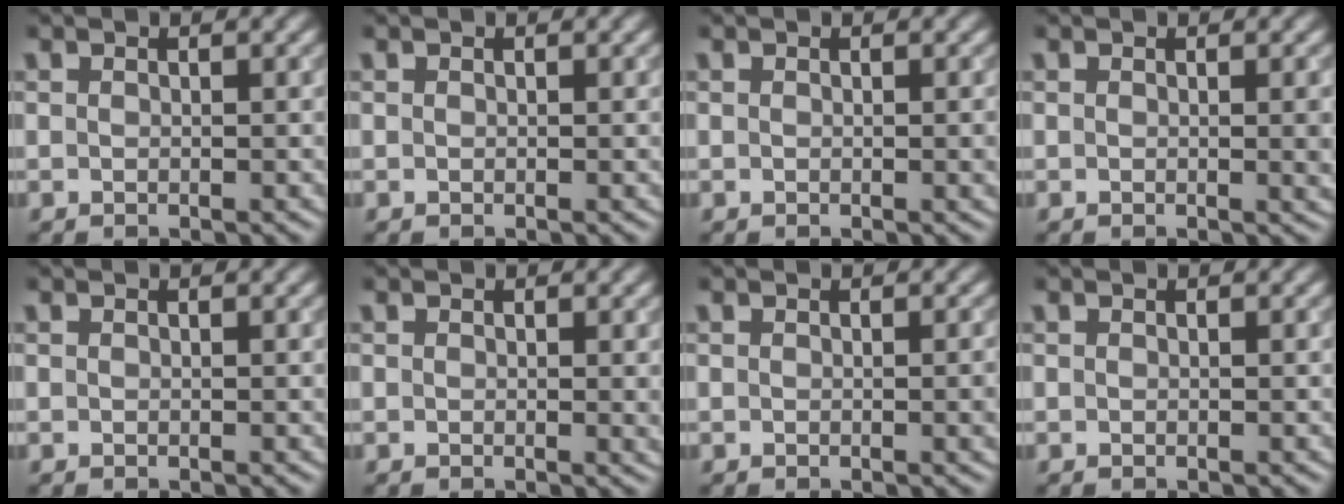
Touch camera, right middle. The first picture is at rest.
{"total": 0.0}
{"total": 0.7, "force": [0.0, 0.1, 0.7], "torque": [-0.007, -0.001, 0.000]}
{"total": 1.3, "force": [0.1, 0.2, 1.3], "torque": [-0.015, -0.002, -0.001]}
{"total": 0.0}
{"total": 0.9, "force": [0.3, 0.1, 0.8], "torque": [-0.006, -0.002, 0.004]}
{"total": 1.1, "force": [-0.1, 0.2, 1.0], "torque": [-0.012, 0.000, 0.000]}
{"total": 0.0}